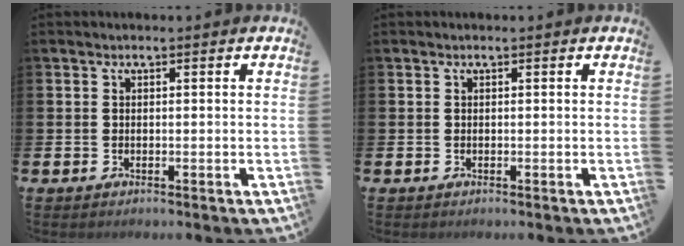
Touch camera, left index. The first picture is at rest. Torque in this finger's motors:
{"motor_torque": [0.00, 0.00, 0.00, 0.00]}